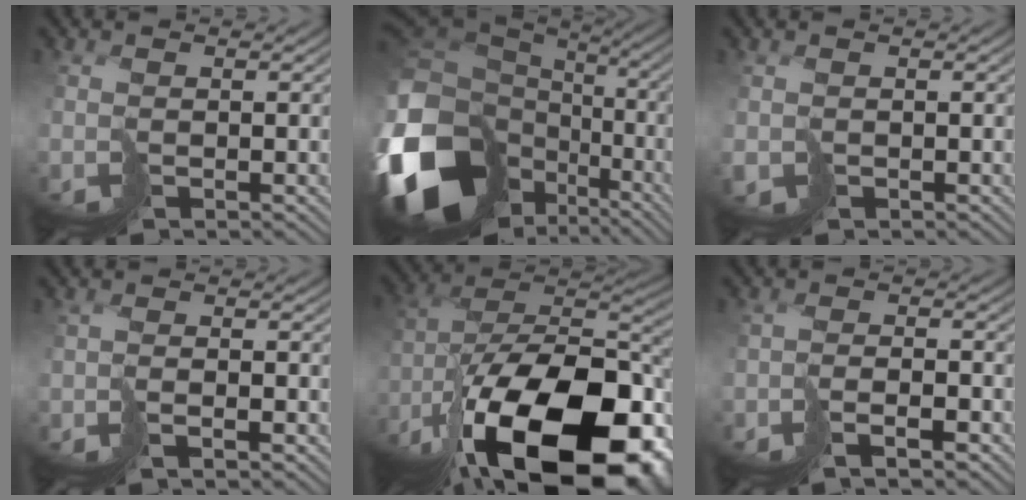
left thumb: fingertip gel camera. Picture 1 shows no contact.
{"total": 20.3, "force": [-7.0, 14.4, 12.4], "torque": [-0.320, -0.039, -0.098]}
{"total": 1.1, "force": [-0.1, 0.9, 0.6], "torque": [-0.015, -0.004, -0.002]}
{"total": 1.3, "force": [-0.7, 0.1, 1.1], "torque": [-0.015, 0.002, -0.012]}
{"total": 20.9, "force": [-11.3, 9.2, 14.9], "torque": [-0.271, -0.036, -0.155]}
{"total": 3.0, "force": [-2.2, 0.4, 2.0], "torque": [-0.029, 0.005, -0.040]}